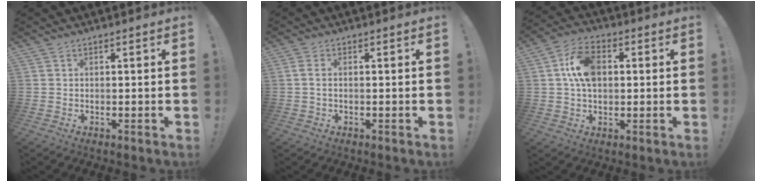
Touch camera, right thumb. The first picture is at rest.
{"total": 1.9, "force": [0.2, 0.8, 1.7], "torque": [-0.041, 0.007, 0.005]}
{"total": 11.5, "force": [1.7, 7.8, 8.3], "torque": [-0.135, 0.012, 0.036]}